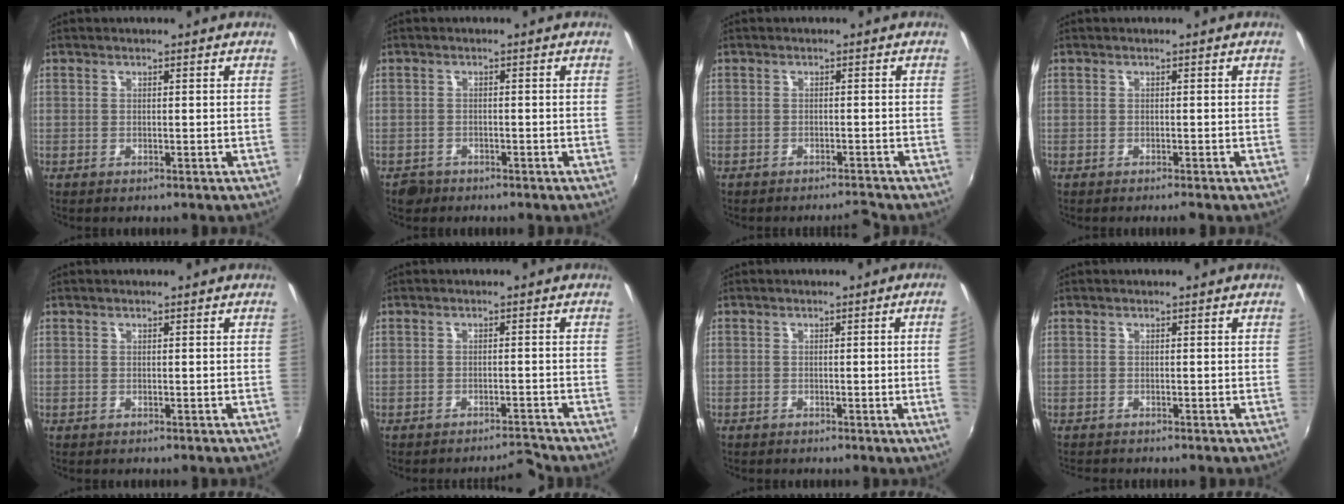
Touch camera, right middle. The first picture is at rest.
{"total": 2.4, "force": [-1.7, 1.6, 0.4], "torque": [-0.012, -0.002, -0.030]}
{"total": 2.2, "force": [-2.2, 0.0, 0.3], "torque": [-0.011, -0.004, -0.036]}
{"total": 0.8, "force": [-0.8, 0.0, 0.3], "torque": [-0.005, -0.005, -0.015]}
{"total": 0.0}
{"total": 3.1, "force": [-3.1, 0.0, 0.2], "torque": [-0.006, 0.000, -0.049]}
{"total": 2.9, "force": [-0.3, -1.5, 2.4], "torque": [-0.049, -0.010, 0.003]}
{"total": 1.7, "force": [-1.6, 0.1, 0.5], "torque": [-0.012, -0.011, -0.027]}